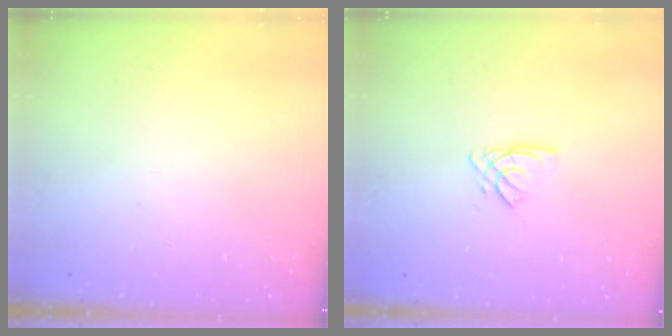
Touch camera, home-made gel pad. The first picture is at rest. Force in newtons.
{"total": 2.7, "press": 2.7, "slide": 0.3}